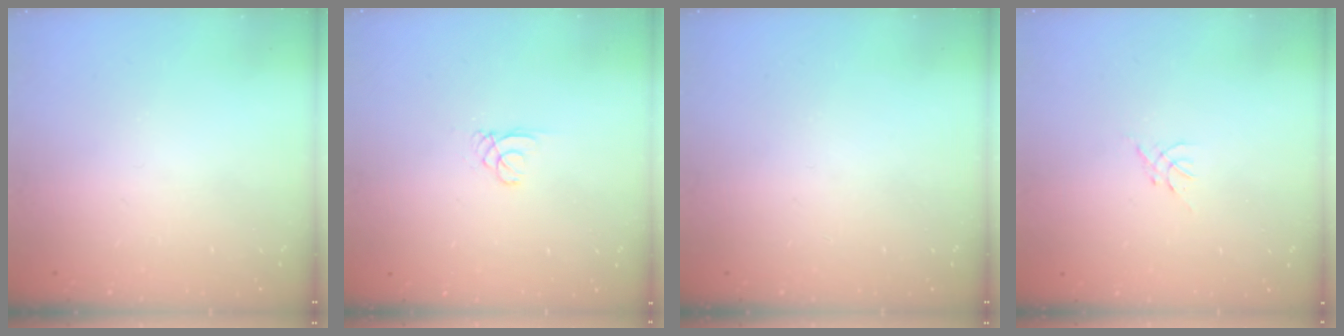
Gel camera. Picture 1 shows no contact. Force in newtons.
{"total": 0.6, "press": 0.6, "slide": 0.1}
{"total": 0.0}
{"total": 0.5, "press": 0.4, "slide": 0.3}